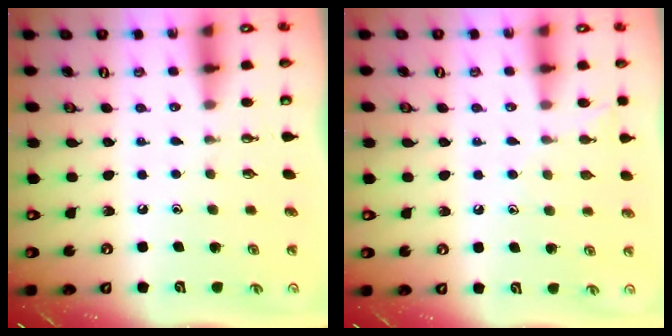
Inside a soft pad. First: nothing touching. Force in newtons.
{"total": 6.2, "press": 6.2, "slide": 0.7}